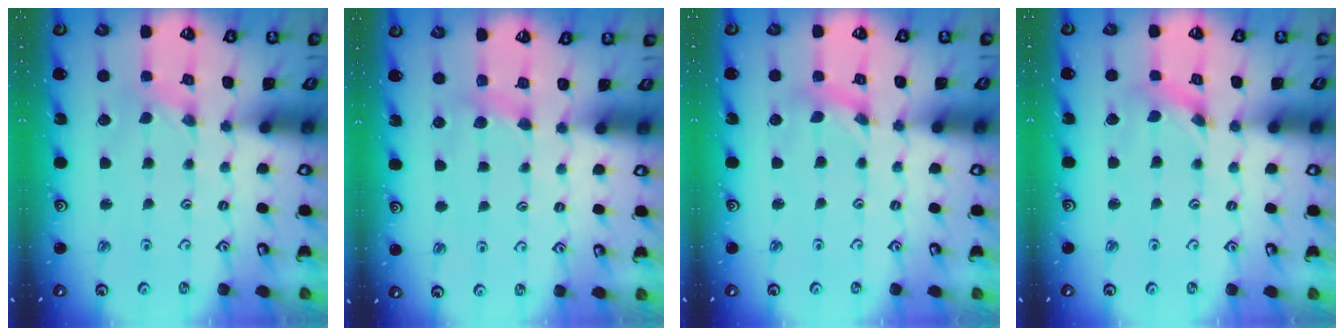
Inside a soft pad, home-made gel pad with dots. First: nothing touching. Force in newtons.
{"total": 3.9, "press": 3.9, "slide": 0.5}
{"total": 2.5, "press": 2.4, "slide": 0.3}
{"total": 1.6, "press": 1.6, "slide": 0.3}